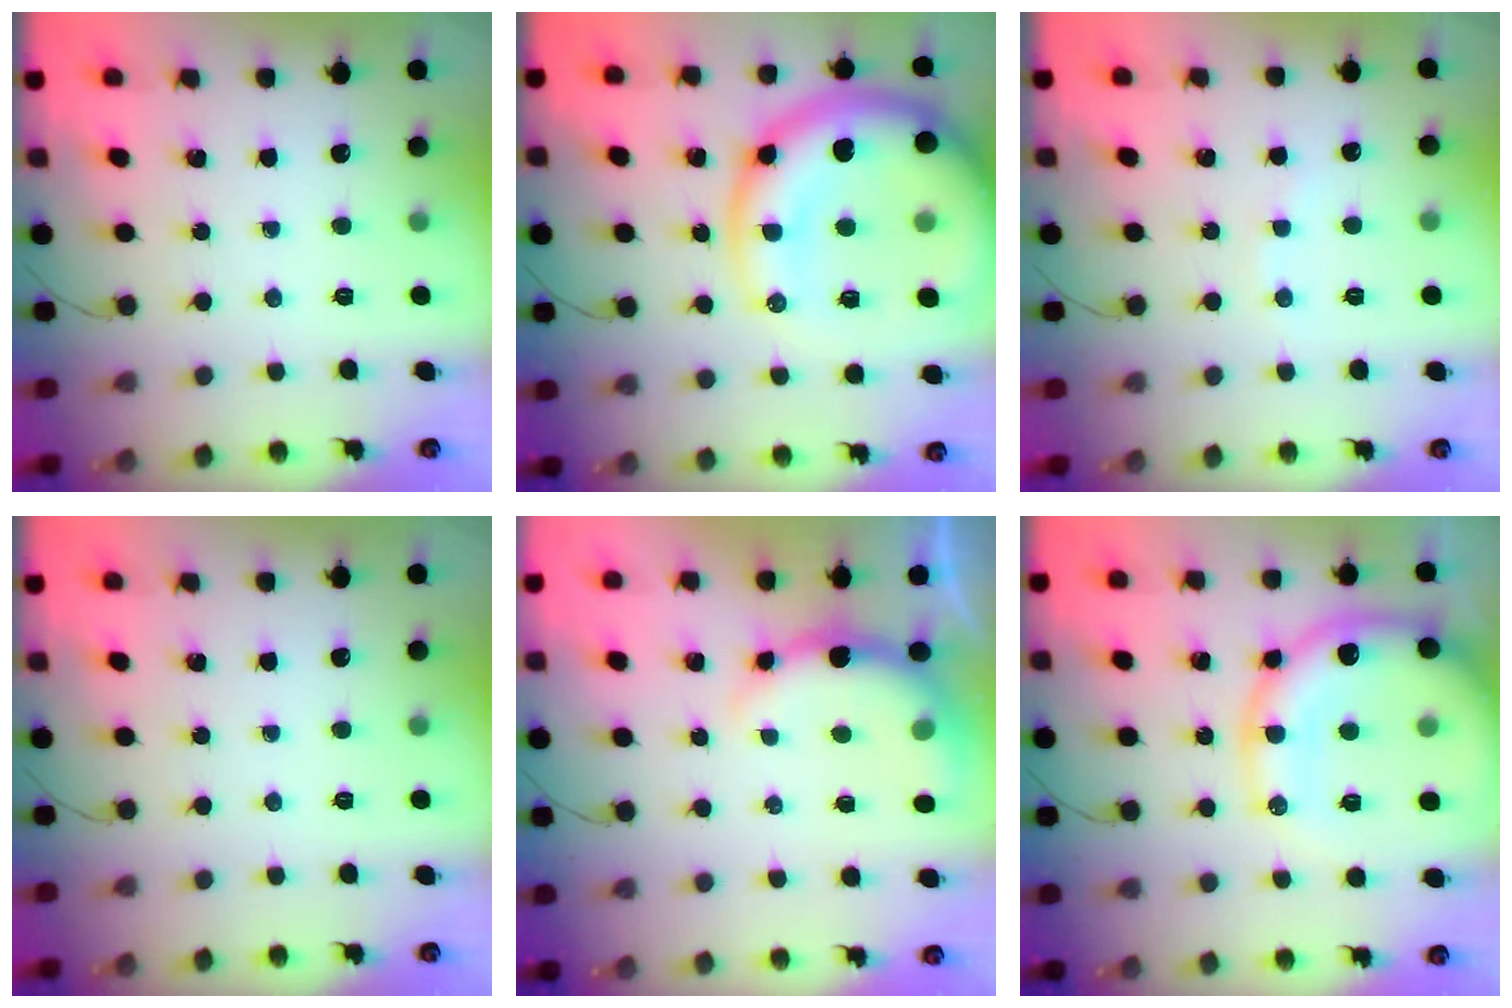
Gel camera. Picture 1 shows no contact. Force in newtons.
{"total": 23.4, "press": 22.8, "slide": 5.2}
{"total": 2.2, "press": 2.1, "slide": 0.7}
{"total": 0.0}
{"total": 6.9, "press": 6.8, "slide": 1.3}
{"total": 22.7, "press": 22.3, "slide": 4.2}